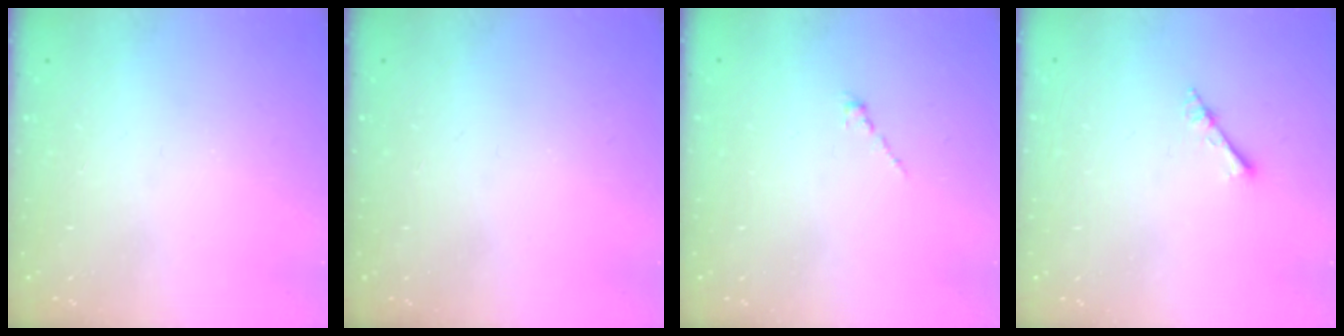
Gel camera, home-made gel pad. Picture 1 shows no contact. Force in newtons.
{"total": 0.0}
{"total": 0.0}
{"total": 4.9, "press": 4.9, "slide": 0.6}